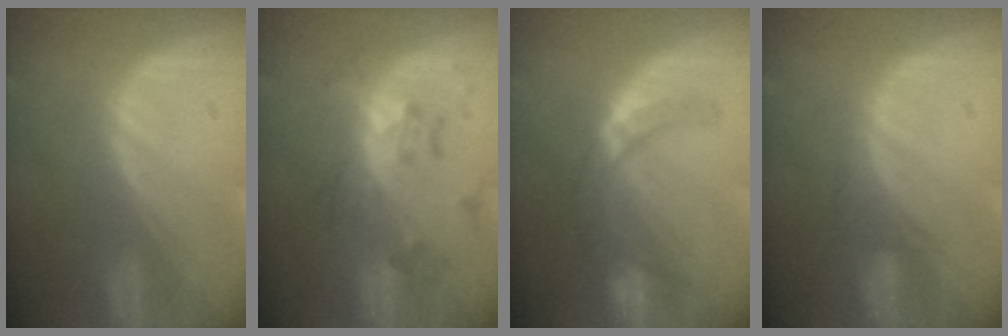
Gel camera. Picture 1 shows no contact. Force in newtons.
{"total": 5.9, "press": 5.9, "slide": 0.3}
{"total": 7.3, "press": 6.4, "slide": 3.5}
{"total": 2.3, "press": 2.2, "slide": 0.7}